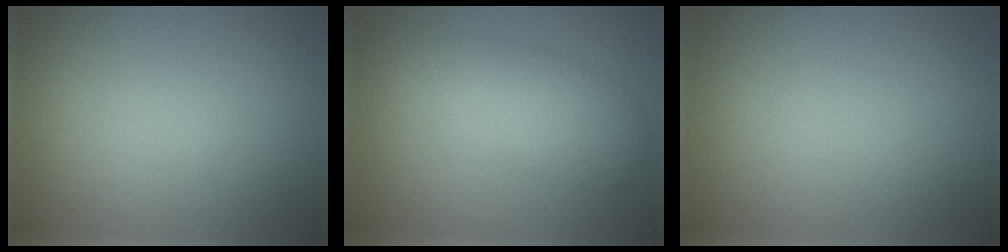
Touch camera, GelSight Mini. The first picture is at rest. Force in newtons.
{"total": 4.0, "press": 4.0, "slide": 0.1}
{"total": 0.0}